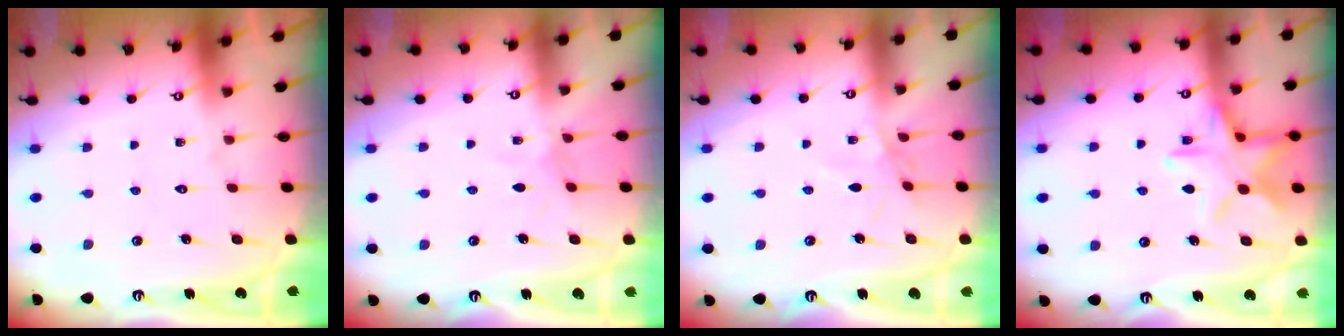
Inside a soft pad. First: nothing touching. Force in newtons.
{"total": 2.7, "press": 2.7, "slide": 0.4}
{"total": 3.6, "press": 3.5, "slide": 0.4}
{"total": 13.8, "press": 13.7, "slide": 0.9}